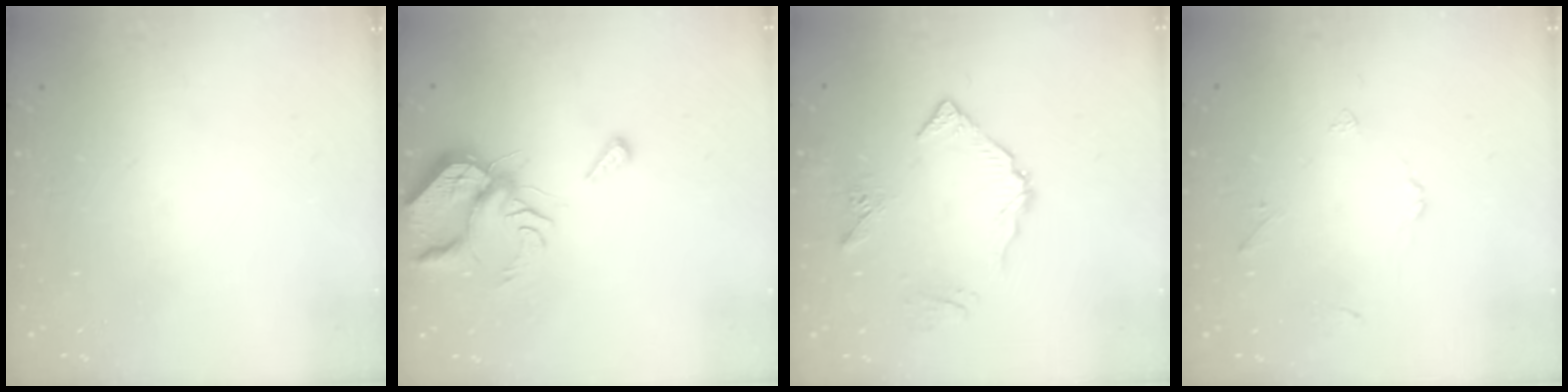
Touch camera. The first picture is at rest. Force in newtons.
{"total": 7.7, "press": 7.6, "slide": 0.3}
{"total": 8.5, "press": 8.5, "slide": 0.2}
{"total": 2.2, "press": 2.2, "slide": 0.5}